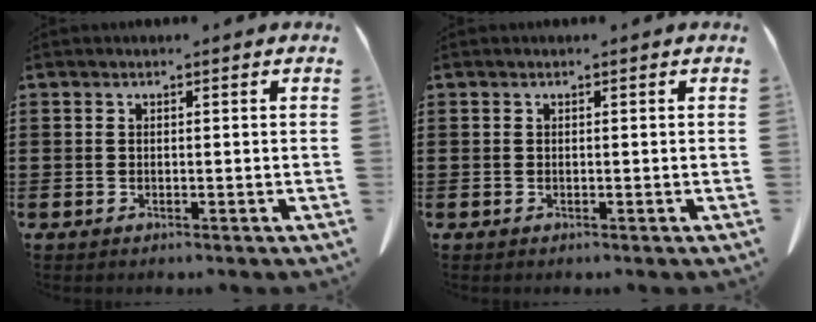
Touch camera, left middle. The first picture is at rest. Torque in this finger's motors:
{"motor_torque": [-0.05, 0.05, 0.00, 0.00]}